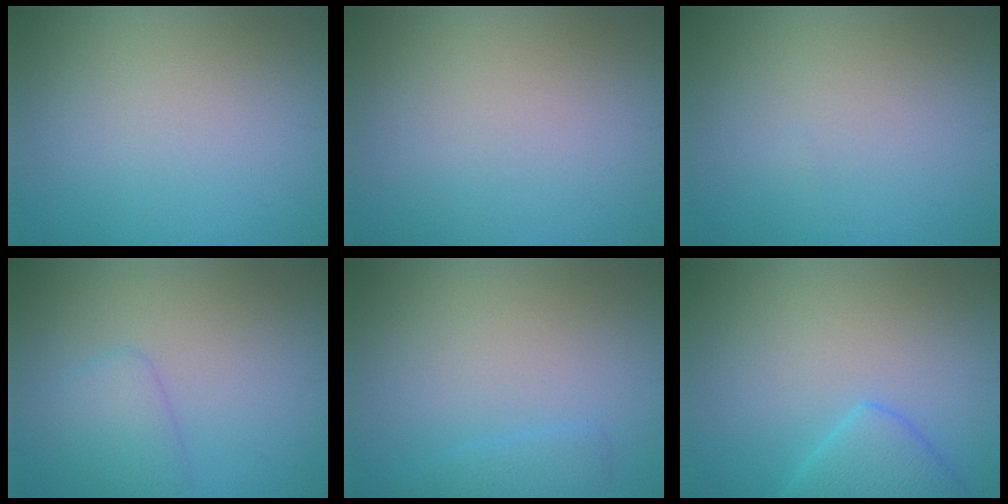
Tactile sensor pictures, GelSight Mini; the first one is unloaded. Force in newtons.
{"total": 0.0}
{"total": 0.0}
{"total": 2.6, "press": 2.6, "slide": 0.0}
{"total": 1.4, "press": 1.4, "slide": 0.1}
{"total": 3.4, "press": 3.4, "slide": 0.3}